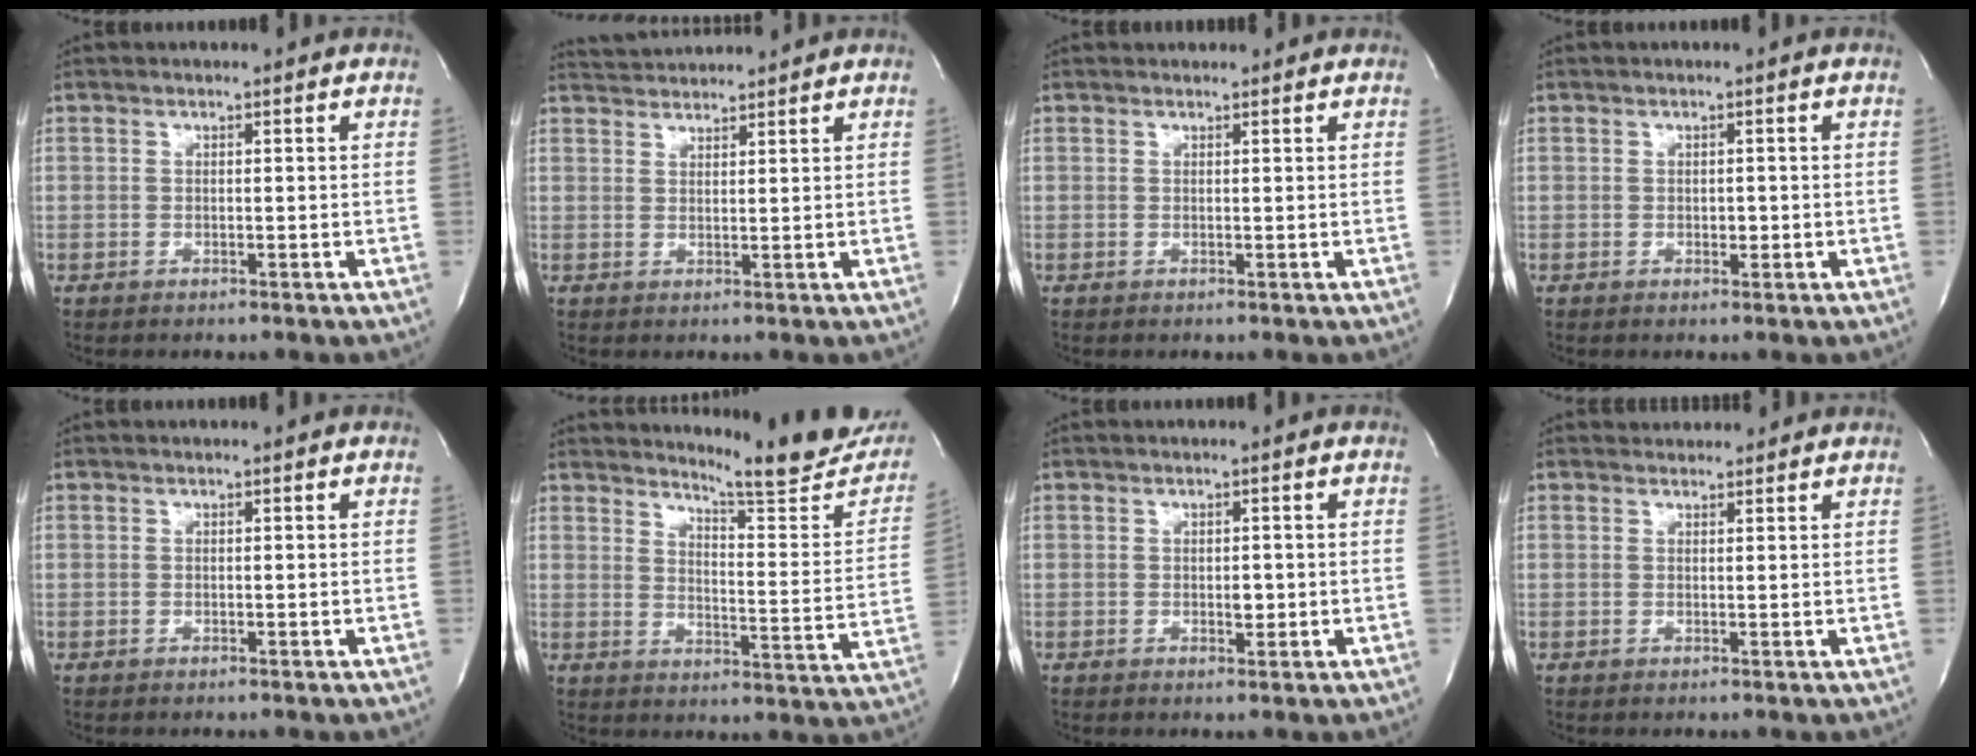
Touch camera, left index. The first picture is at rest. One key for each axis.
{"total": 4.3, "fx": 4.3, "fy": -0.1, "fz": 0.2, "tx": -0.012, "ty": 0.027, "tz": 0.077}
{"total": 1.6, "fx": 1.6, "fy": 0.3, "fz": 0.1, "tx": -0.011, "ty": 0.013, "tz": 0.021}
{"total": 0.9, "fx": -0.2, "fy": 0.6, "fz": 0.7, "tx": -0.009, "ty": 0.001, "tz": -0.001}
{"total": 0.0}
{"total": 15.8, "fx": 15.1, "fy": 0.7, "fz": 4.7, "tx": -0.066, "ty": -0.089, "tz": 0.180}
{"total": 1.4, "fx": -0.1, "fy": 0.8, "fz": 1.1, "tx": -0.015, "ty": 0.000, "tz": 0.000}
{"total": 2.8, "fx": 2.7, "fy": 0.7, "fz": 0.0, "tx": -0.006, "ty": 0.020, "tz": 0.038}